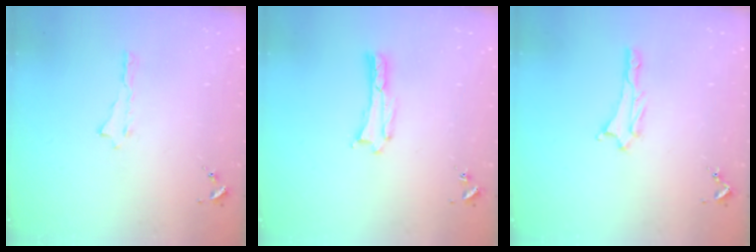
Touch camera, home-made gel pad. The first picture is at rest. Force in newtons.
{"total": 0.0}
{"total": 0.9, "press": 0.9, "slide": 0.1}